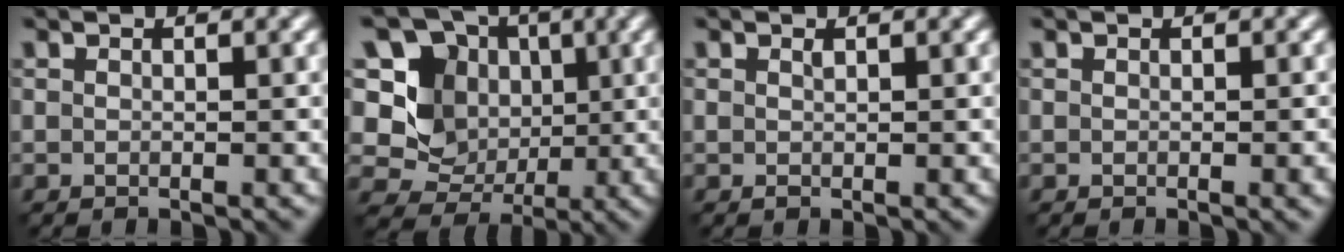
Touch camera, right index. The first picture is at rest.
{"total": 9.9, "force": [2.1, 8.5, 4.5], "torque": [-0.094, 0.021, 0.013]}
{"total": 0.0}
{"total": 1.5, "force": [-0.2, 0.6, 1.4], "torque": [-0.009, 0.000, -0.002]}